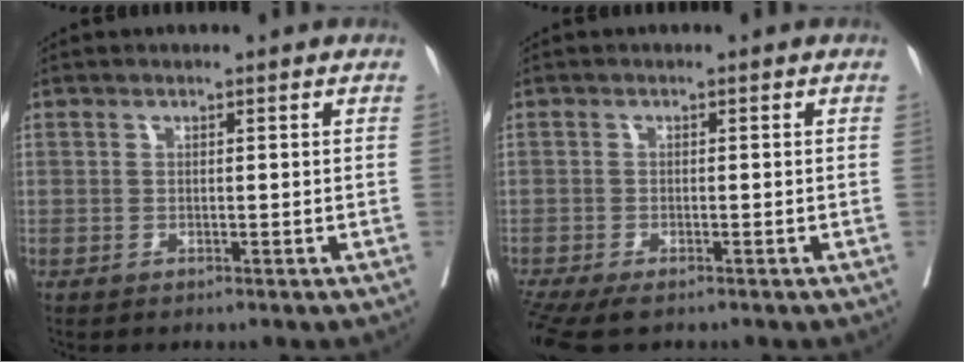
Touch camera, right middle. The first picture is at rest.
{"total": 6.8, "force": [-5.0, 2.1, 4.0], "torque": [-0.073, -0.017, -0.085]}